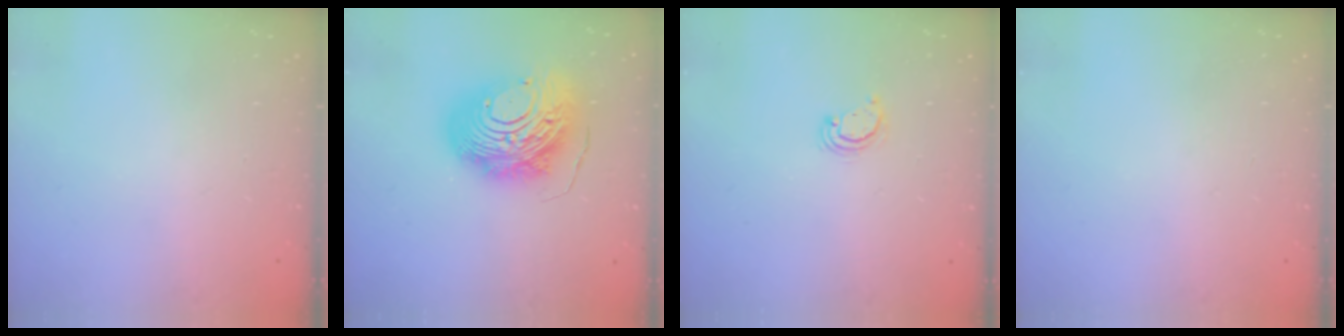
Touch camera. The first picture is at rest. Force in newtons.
{"total": 17.9, "press": 17.8, "slide": 1.9}
{"total": 2.6, "press": 2.6, "slide": 0.3}
{"total": 0.0}